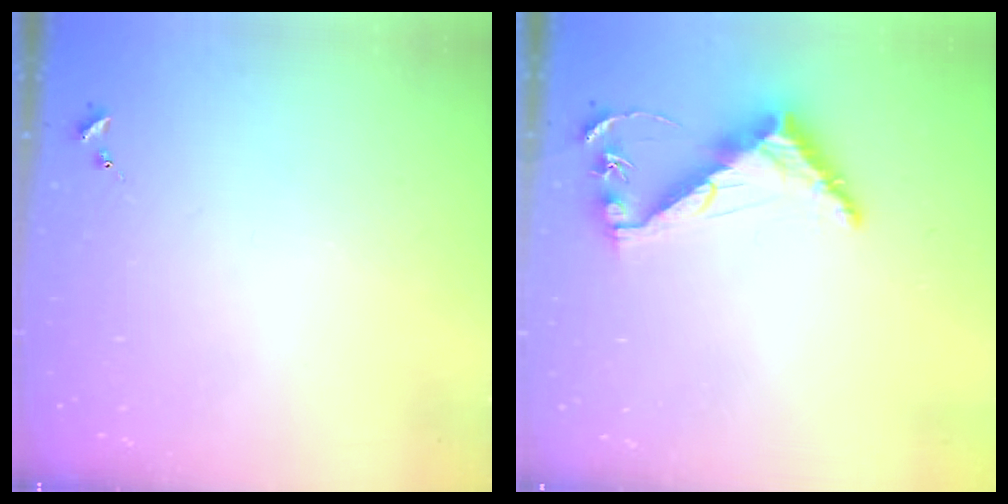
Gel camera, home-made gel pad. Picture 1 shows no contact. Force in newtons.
{"total": 7.3, "press": 7.3, "slide": 0.6}